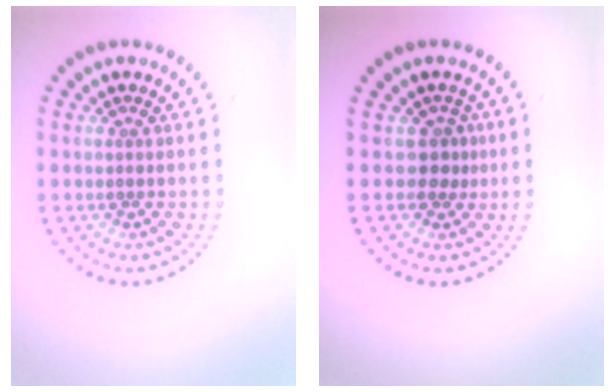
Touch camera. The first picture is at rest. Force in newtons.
{"total": 1.7, "press": 1.2, "slide": 1.1}